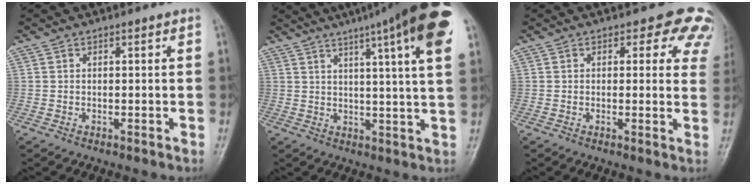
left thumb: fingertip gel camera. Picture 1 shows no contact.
{"total": 20.3, "force": [11.2, 2.2, 16.8], "torque": [-0.235, -0.009, 0.134]}
{"total": 7.8, "force": [5.5, 4.5, 3.2], "torque": [0.014, -0.018, 0.035]}